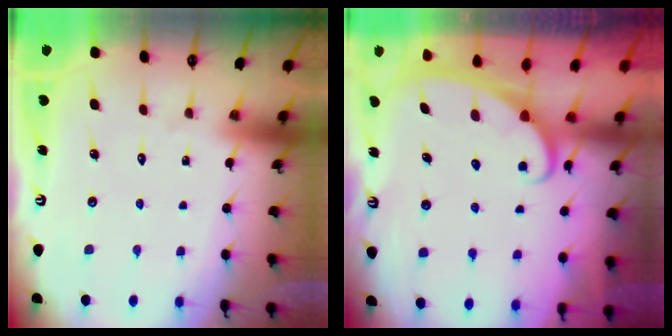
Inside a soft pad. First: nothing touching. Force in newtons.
{"total": 2.5, "press": 2.5, "slide": 0.3}